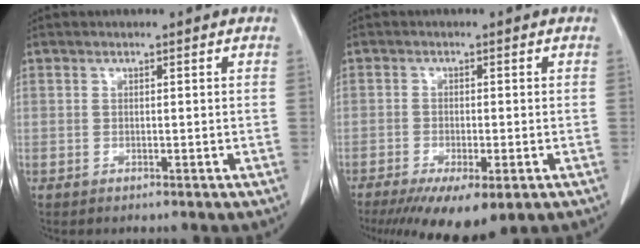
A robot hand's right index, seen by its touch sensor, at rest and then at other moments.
{"total": 10.6, "force": [-6.7, 2.2, 7.9], "torque": [-0.119, -0.024, -0.104]}